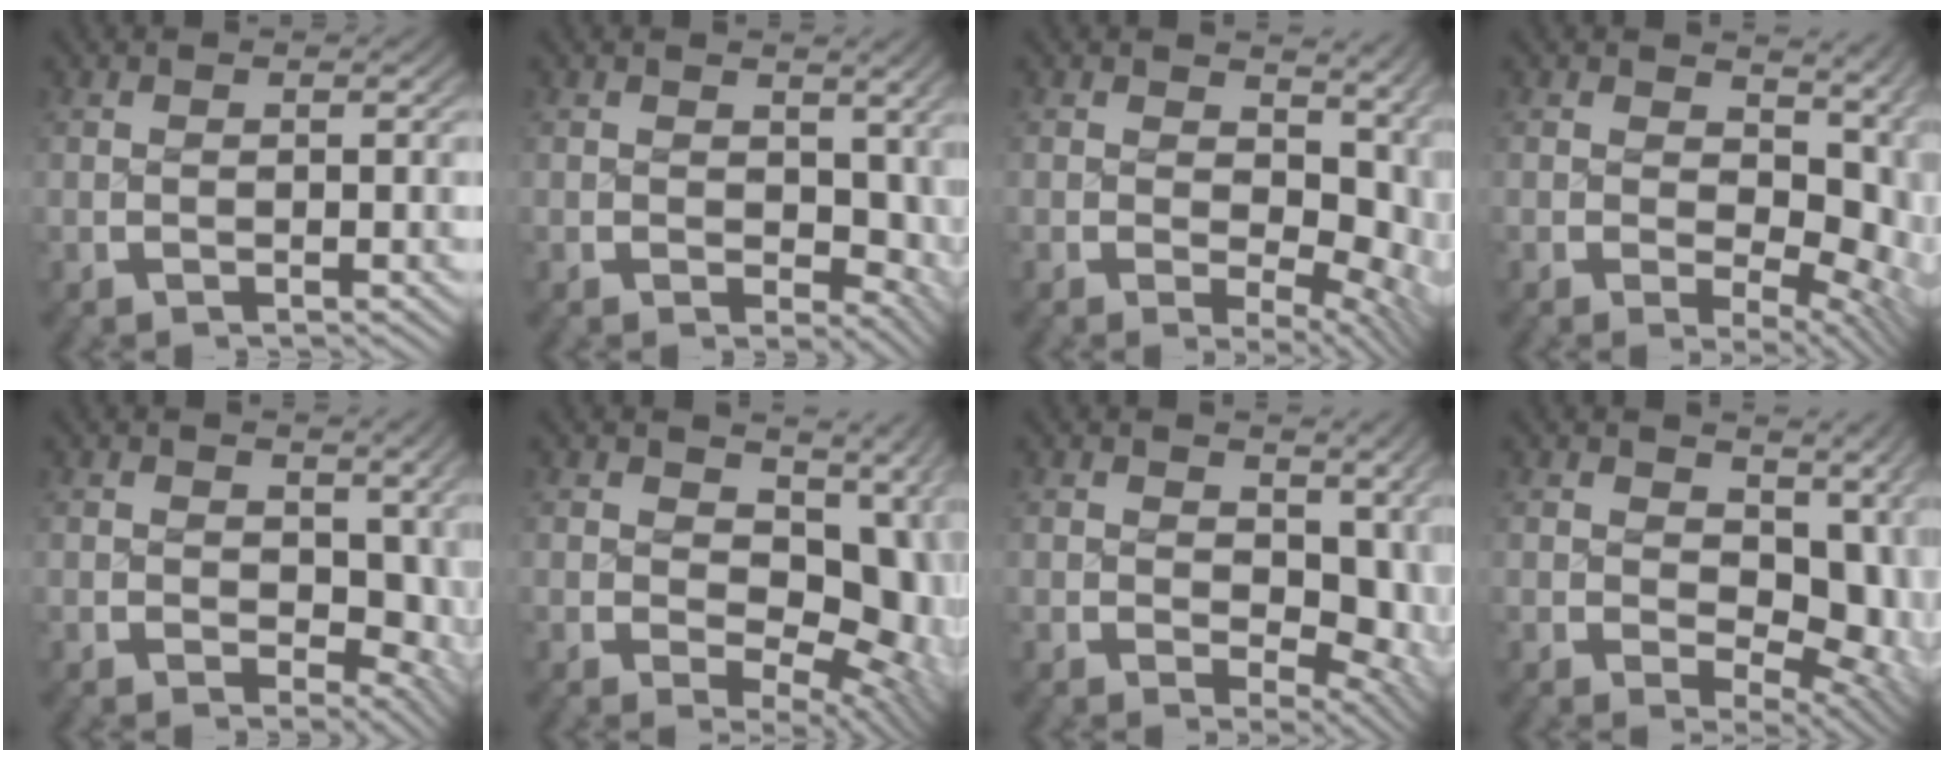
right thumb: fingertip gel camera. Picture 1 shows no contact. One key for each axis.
{"total": 3.8, "fx": 0.6, "fy": 2.8, "fz": 2.4, "tx": -0.023, "ty": -0.007, "tz": 0.009}
{"total": 6.8, "fx": -0.1, "fy": 3.9, "fz": 5.6, "tx": -0.073, "ty": -0.017, "tz": 0.009}
{"total": 7.6, "fx": 0.0, "fy": 4.3, "fz": 6.2, "tx": -0.082, "ty": -0.016, "tz": 0.010}
{"total": 4.9, "fx": 0.5, "fy": 3.6, "fz": 3.3, "tx": -0.036, "ty": -0.011, "tz": 0.010}
{"total": 10.6, "fx": -0.1, "fy": 6.7, "fz": 8.2, "tx": -0.119, "ty": -0.023, "tz": 0.009}
{"total": 6.2, "fx": 0.4, "fy": 3.9, "fz": 4.8, "tx": -0.066, "ty": -0.025, "tz": 0.019}
{"total": 8.1, "fx": 0.1, "fy": 4.9, "fz": 6.5, "tx": -0.093, "ty": -0.022, "tz": 0.013}